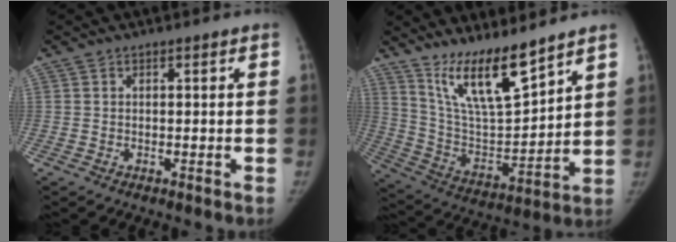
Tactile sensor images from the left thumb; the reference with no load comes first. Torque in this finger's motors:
{"motor_torque": [0.16, 0.24, 1.30, -1.47, 0.08]}